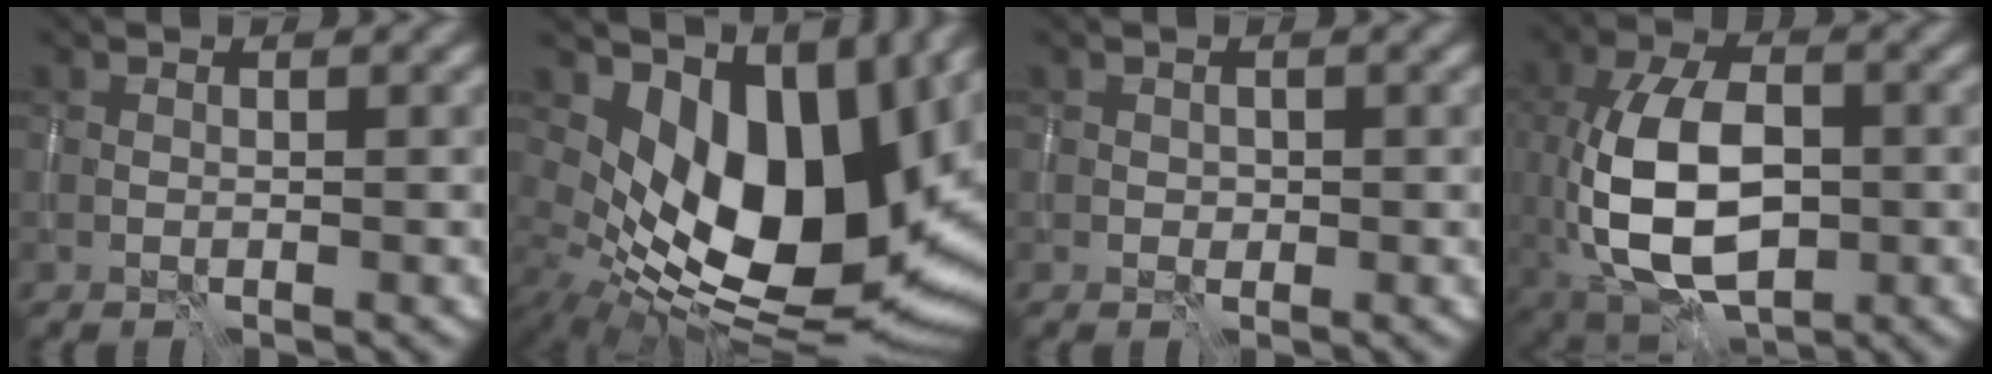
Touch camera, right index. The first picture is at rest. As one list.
[{"total": 14.9, "force": [3.0, 8.5, 12.0], "torque": [-0.178, -0.016, 0.052]}, {"total": 0.6, "force": [-0.1, 0.6, 0.0], "torque": [-0.001, -0.002, 0.003]}, {"total": 11.0, "force": [-1.3, 6.3, 8.8], "torque": [-0.183, -0.007, -0.023]}]